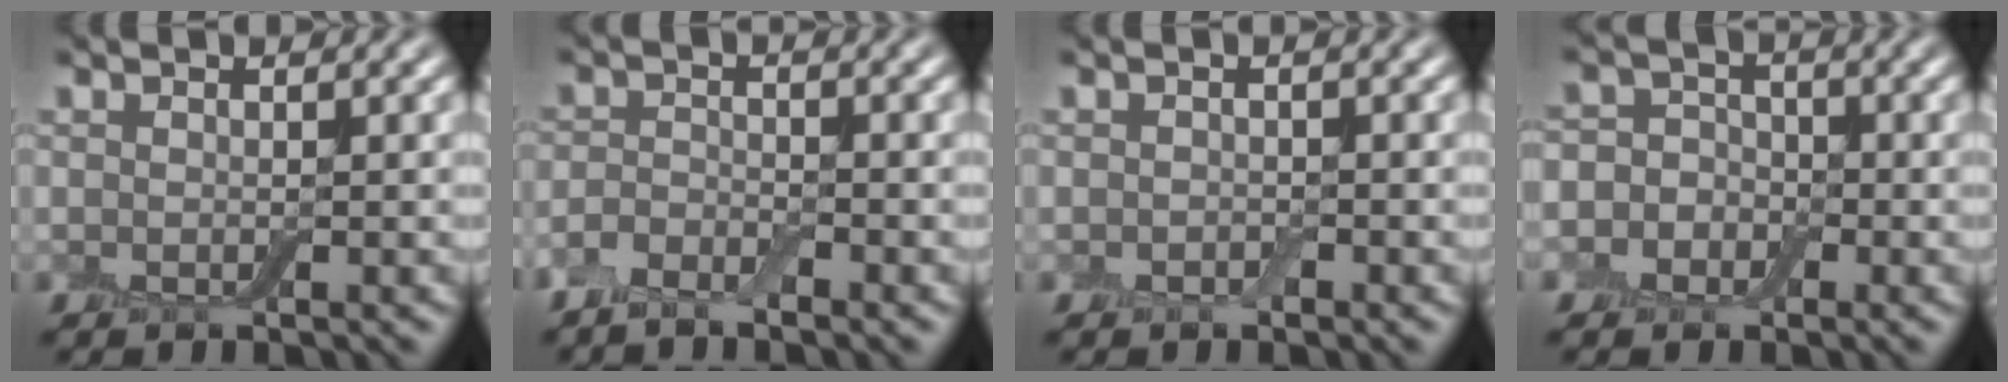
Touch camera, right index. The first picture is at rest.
{"total": 2.1, "force": [-1.7, 0.7, 1.1], "torque": [-0.028, -0.001, -0.041]}
{"total": 0.7, "force": [-0.4, 0.5, 0.3], "torque": [-0.008, 0.001, -0.008]}
{"total": 5.6, "force": [-2.0, 5.0, 1.7], "torque": [-0.014, 0.024, -0.073]}